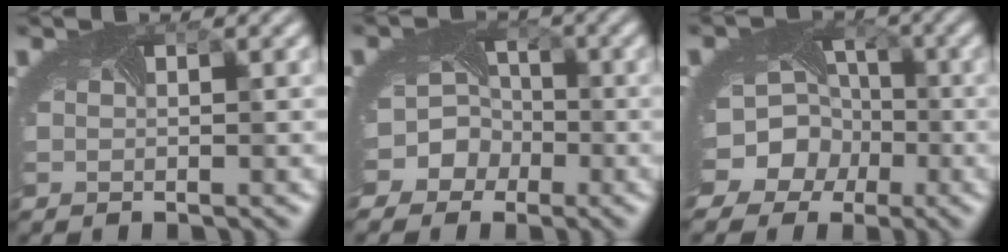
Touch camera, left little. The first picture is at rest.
{"total": 7.4, "force": [-2.9, 6.5, 1.9], "torque": [-0.025, 0.002, -0.072]}
{"total": 12.2, "force": [-4.0, 10.6, 4.4], "torque": [-0.099, -0.012, -0.088]}